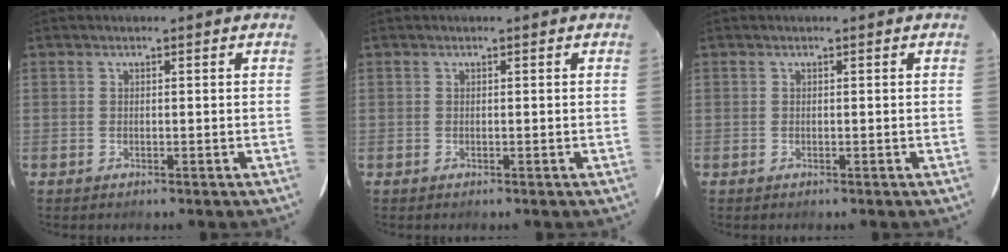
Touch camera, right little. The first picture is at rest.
{"total": 0.0}
{"total": 0.0}